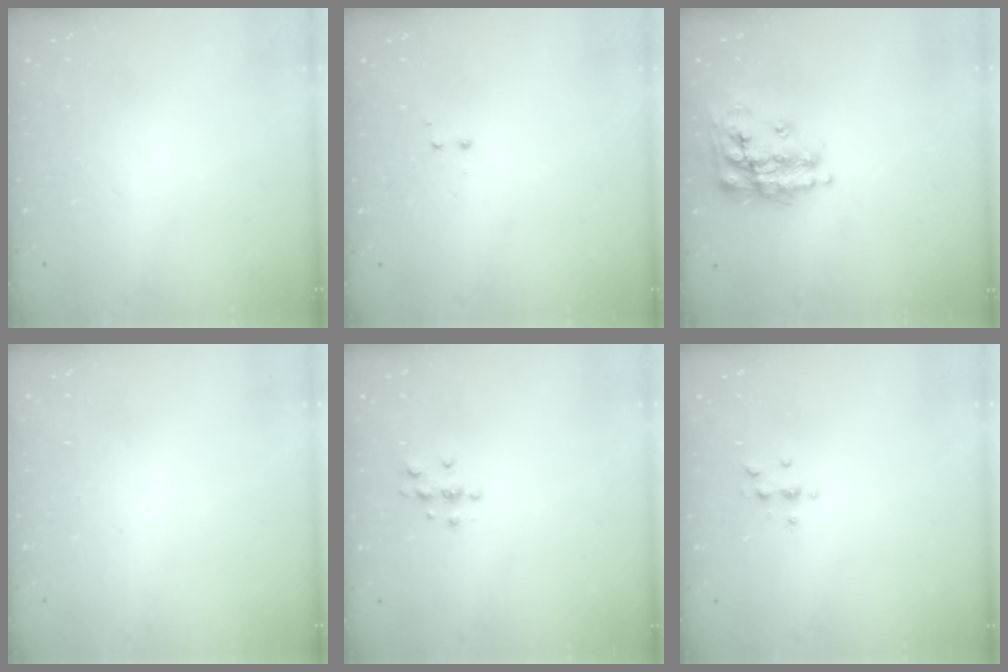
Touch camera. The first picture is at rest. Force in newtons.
{"total": 1.2, "press": 1.1, "slide": 0.5}
{"total": 16.5, "press": 16.5, "slide": 1.1}
{"total": 0.0}
{"total": 4.0, "press": 3.9, "slide": 0.4}
{"total": 4.1, "press": 4.1, "slide": 0.5}